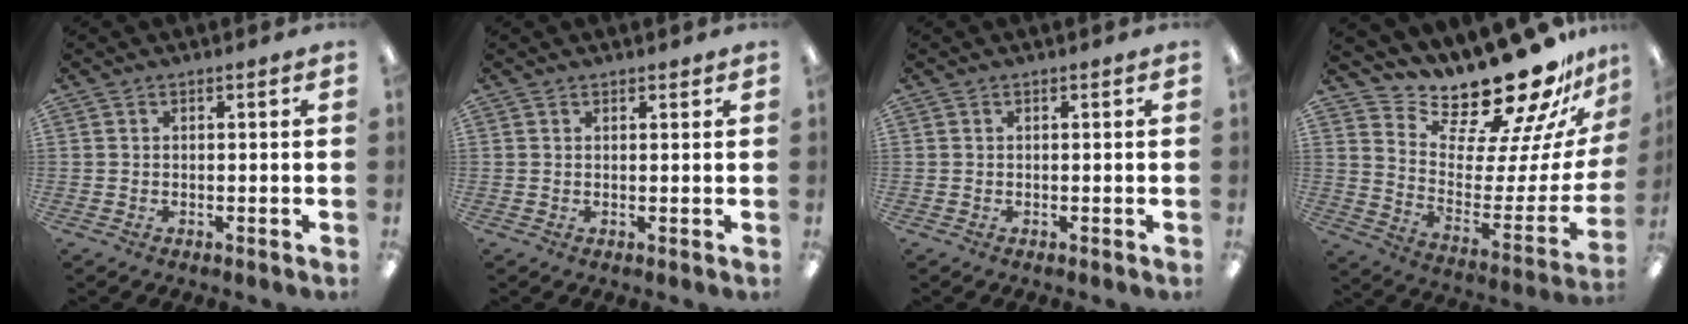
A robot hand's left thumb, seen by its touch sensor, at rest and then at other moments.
{"total": 0.9, "force": [0.8, 0.4, 0.1], "torque": [-0.002, 0.001, 0.016]}
{"total": 0.0}
{"total": 21.4, "force": [19.2, 5.5, 7.9], "torque": [-0.109, -0.170, 0.322]}